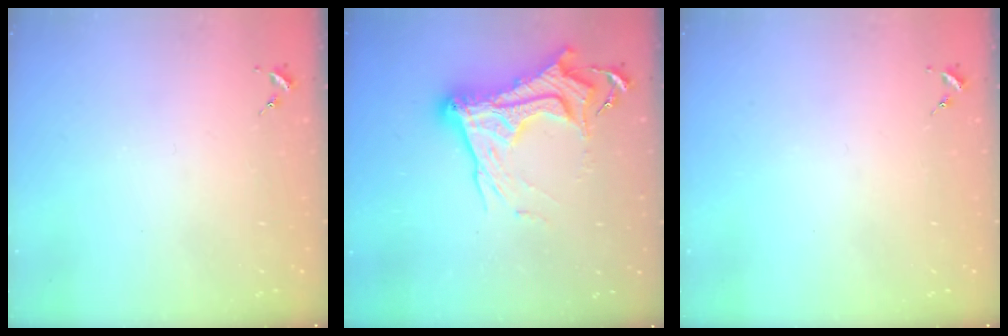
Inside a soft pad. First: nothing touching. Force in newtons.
{"total": 19.9, "press": 19.8, "slide": 1.9}
{"total": 0.0}